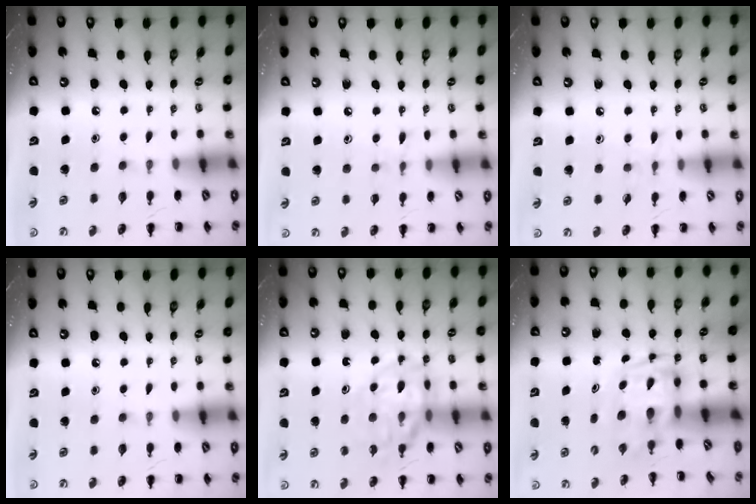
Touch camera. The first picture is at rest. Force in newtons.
{"total": 5.9, "press": 5.5, "slide": 2.2}
{"total": 5.4, "press": 5.0, "slide": 2.0}
{"total": 0.0}
{"total": 14.1, "press": 13.8, "slide": 2.6}
{"total": 3.3, "press": 3.3, "slide": 0.7}